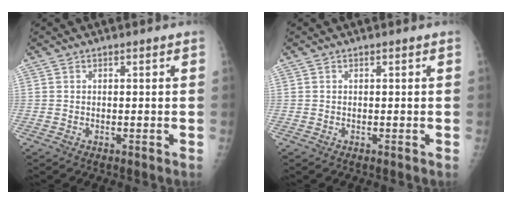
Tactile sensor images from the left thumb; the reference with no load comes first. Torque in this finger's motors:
{"motor_torque": [-0.11, 0.11, 0.00, 0.00, 0.00]}